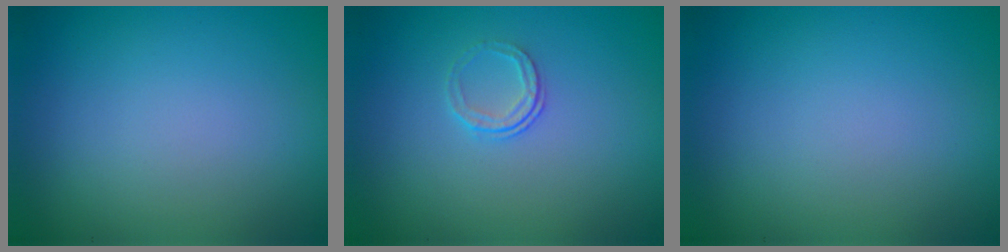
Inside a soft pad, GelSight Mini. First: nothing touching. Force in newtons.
{"total": 1.3, "press": 0.9, "slide": 0.9}
{"total": 0.0}